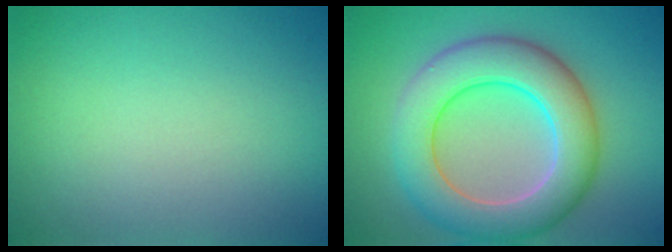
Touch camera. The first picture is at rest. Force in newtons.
{"total": 8.4, "press": 8.4, "slide": 0.3}